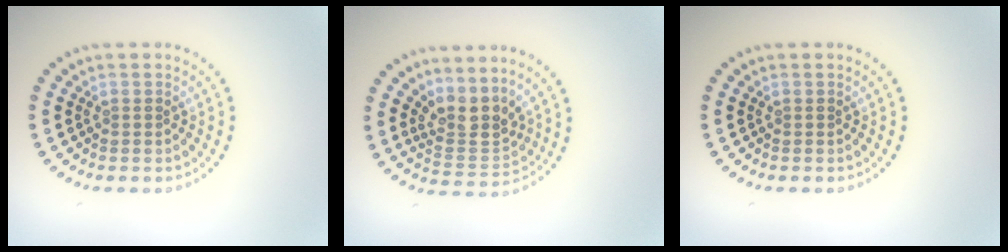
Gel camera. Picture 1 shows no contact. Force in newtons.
{"total": 3.3, "press": 2.5, "slide": 2.1}
{"total": 0.0}